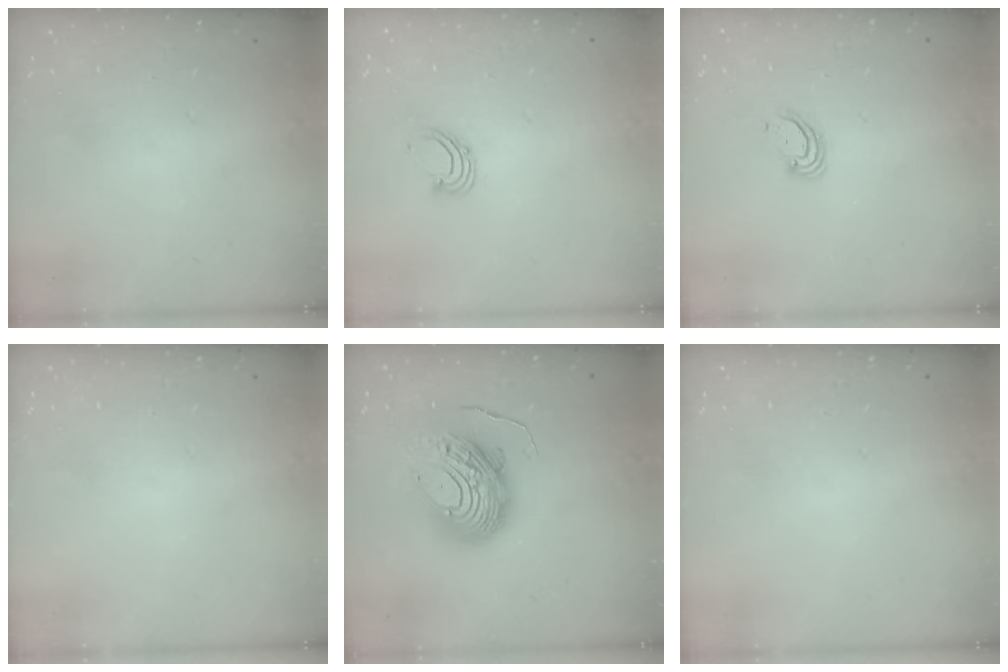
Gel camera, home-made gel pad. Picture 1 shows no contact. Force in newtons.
{"total": 2.9, "press": 2.9, "slide": 0.2}
{"total": 3.2, "press": 3.2, "slide": 0.2}
{"total": 0.0}
{"total": 13.9, "press": 13.9, "slide": 1.4}
{"total": 0.0}